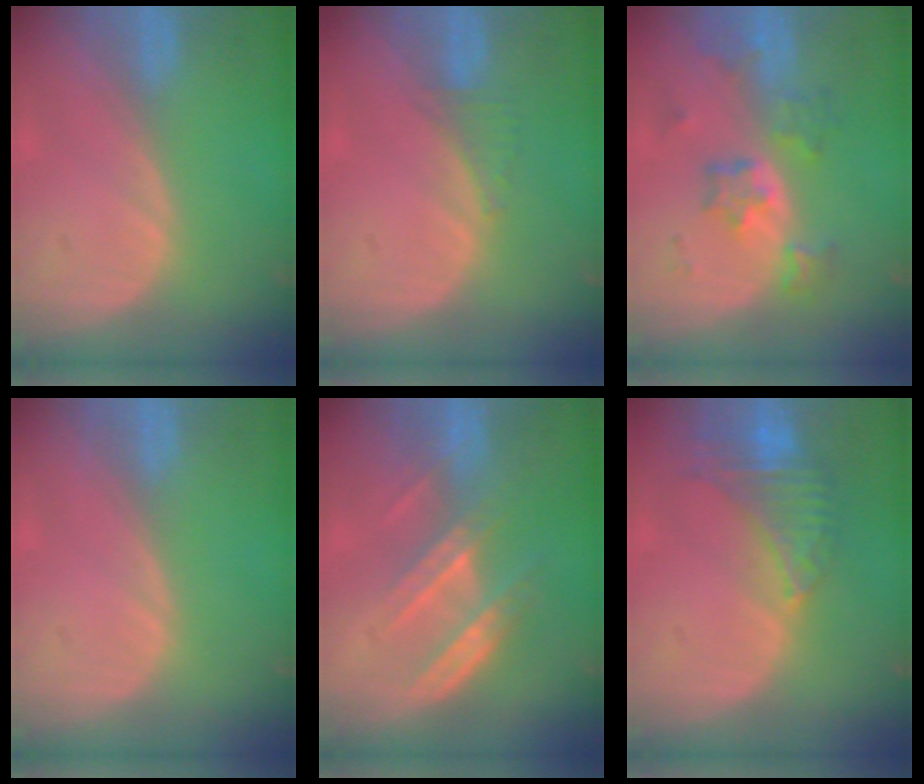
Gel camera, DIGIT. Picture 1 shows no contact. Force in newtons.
{"total": 1.9, "press": 1.8, "slide": 0.7}
{"total": 7.1, "press": 6.5, "slide": 2.9}
{"total": 0.0}
{"total": 7.1, "press": 6.5, "slide": 3.0}
{"total": 8.1, "press": 6.9, "slide": 4.1}